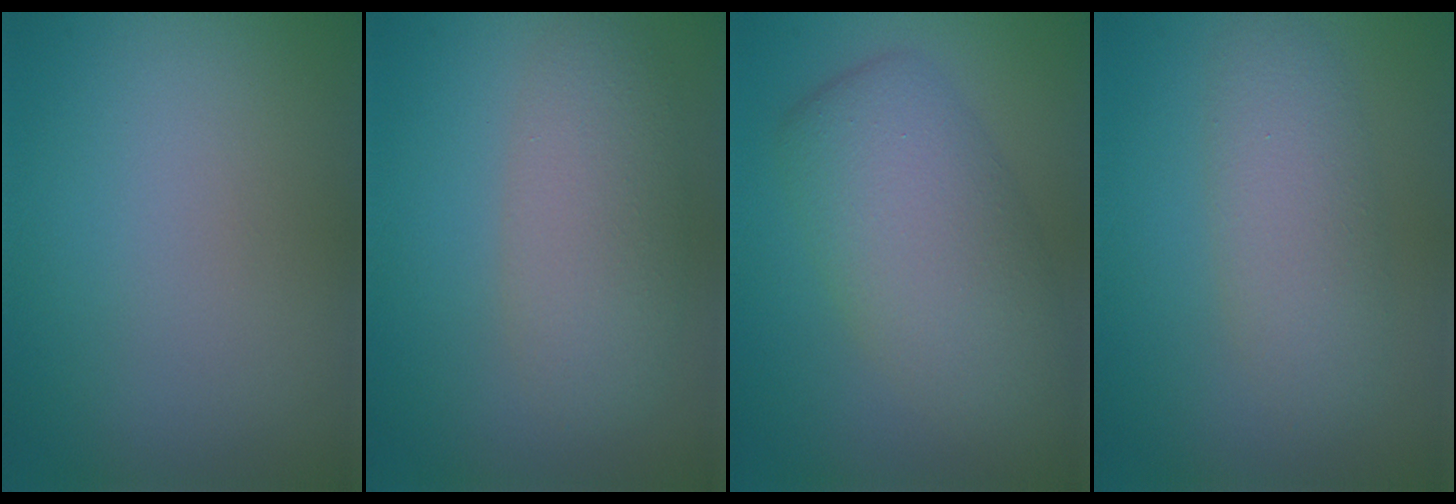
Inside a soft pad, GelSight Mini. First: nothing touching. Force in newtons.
{"total": 4.7, "press": 4.7, "slide": 0.1}
{"total": 7.1, "press": 7.1, "slide": 0.3}
{"total": 3.9, "press": 3.9, "slide": 0.1}